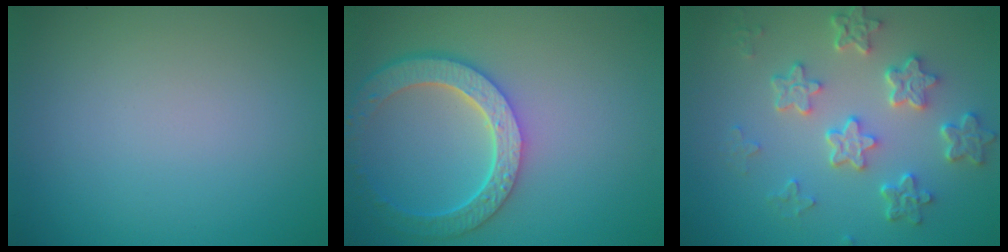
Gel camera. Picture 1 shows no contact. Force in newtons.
{"total": 5.9, "press": 4.7, "slide": 3.6}
{"total": 5.3, "press": 4.1, "slide": 3.4}